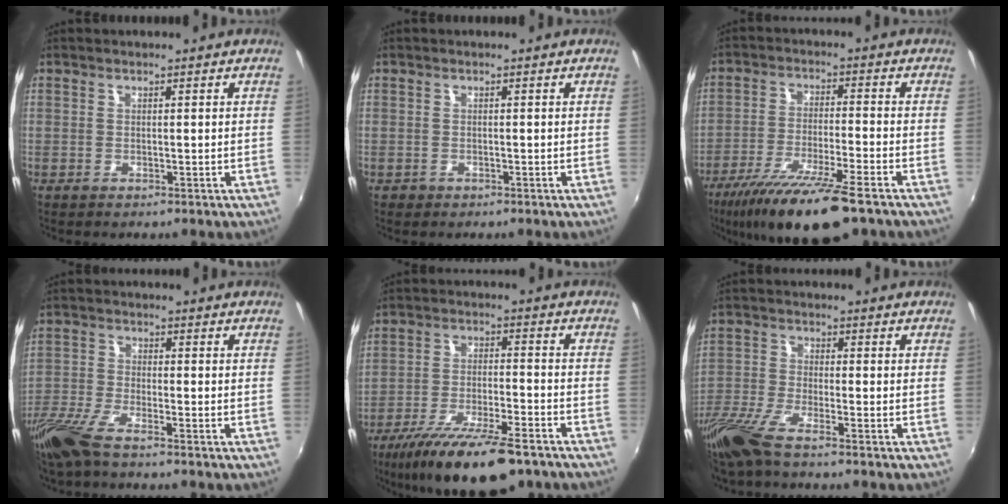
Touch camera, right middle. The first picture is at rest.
{"total": 1.0, "force": [-0.7, 0.7, 0.2], "torque": [-0.007, -0.003, -0.010]}
{"total": 15.4, "force": [-11.2, 1.7, 10.3], "torque": [-0.205, -0.039, -0.195]}
{"total": 7.9, "force": [-6.3, 1.1, 4.6], "torque": [-0.113, -0.023, -0.130]}
{"total": 16.5, "force": [-12.2, 4.0, 10.4], "torque": [-0.202, -0.033, -0.202]}
{"total": 8.5, "force": [-6.9, 0.5, 5.0], "torque": [-0.120, -0.028, -0.137]}